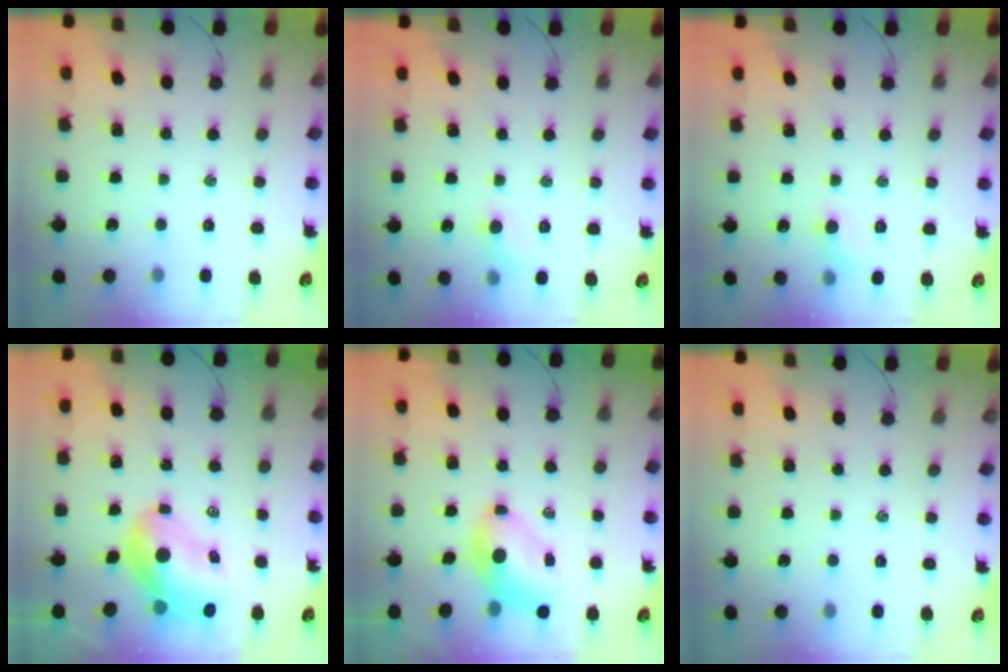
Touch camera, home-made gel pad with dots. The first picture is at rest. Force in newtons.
{"total": 4.1, "press": 3.9, "slide": 1.2}
{"total": 4.1, "press": 3.9, "slide": 1.2}
{"total": 10.0, "press": 9.6, "slide": 3.1}
{"total": 6.7, "press": 6.6, "slide": 1.3}
{"total": 1.1, "press": 0.9, "slide": 0.5}